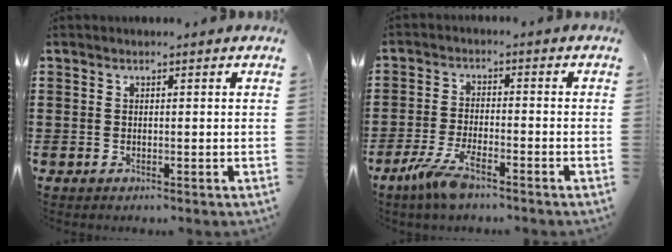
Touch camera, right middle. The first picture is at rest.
{"total": 5.9, "force": [-4.0, 1.0, 4.2], "torque": [-0.102, -0.015, -0.078]}